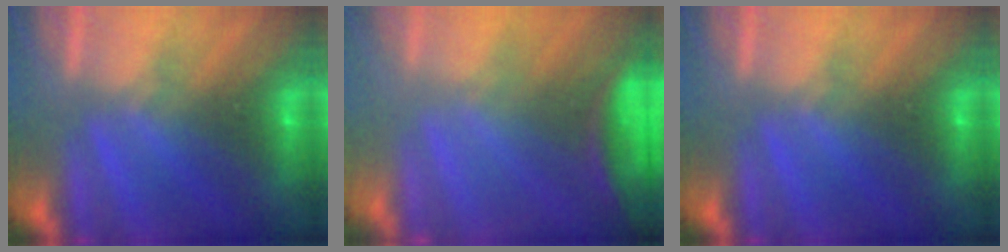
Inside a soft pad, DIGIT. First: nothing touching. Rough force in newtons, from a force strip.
{"total": 4.3}
{"total": 0.0}